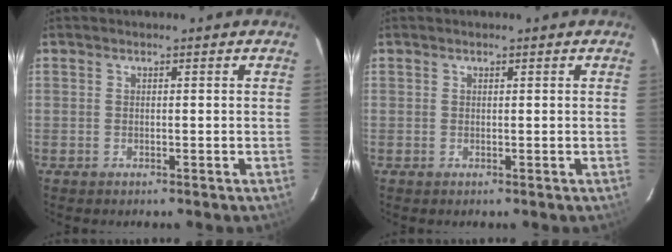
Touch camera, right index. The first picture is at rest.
{"total": 0.0}